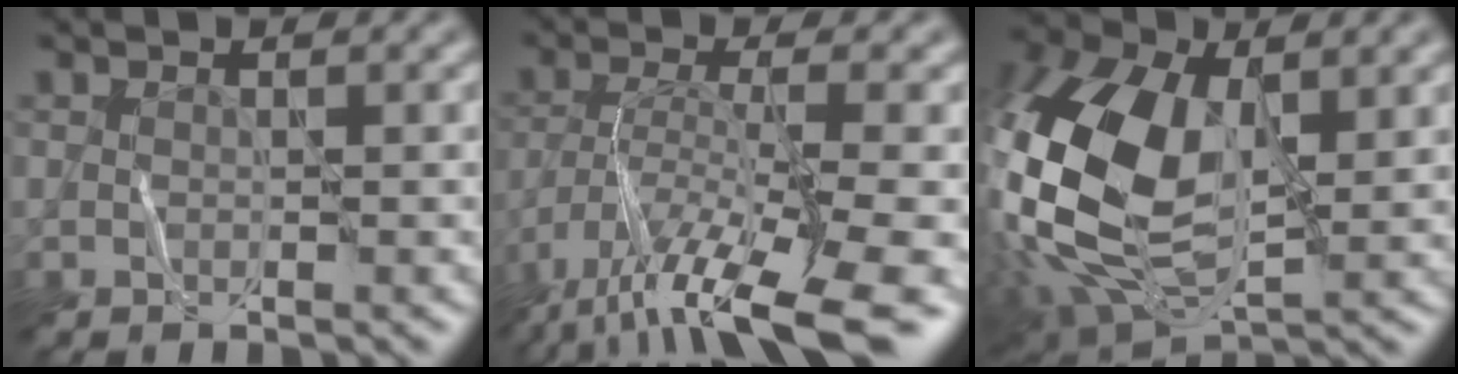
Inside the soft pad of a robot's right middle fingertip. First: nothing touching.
{"total": 13.7, "force": [-9.6, 2.5, 9.4], "torque": [-0.193, -0.011, -0.148]}
{"total": 14.7, "force": [0.6, 8.7, 11.8], "torque": [-0.307, -0.002, 0.013]}